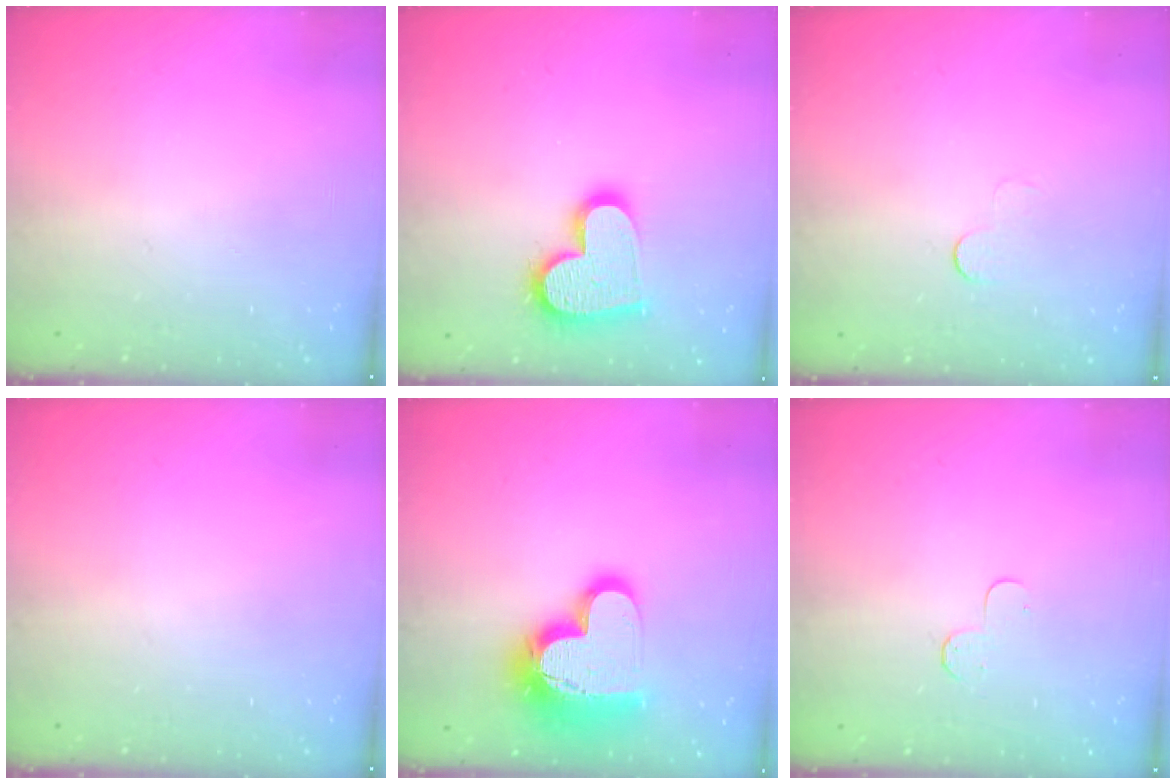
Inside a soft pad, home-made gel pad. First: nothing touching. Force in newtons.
{"total": 15.5, "press": 15.5, "slide": 1.1}
{"total": 3.8, "press": 3.8, "slide": 0.3}
{"total": 0.0}
{"total": 18.2, "press": 18.2, "slide": 1.7}
{"total": 4.7, "press": 4.6, "slide": 0.5}